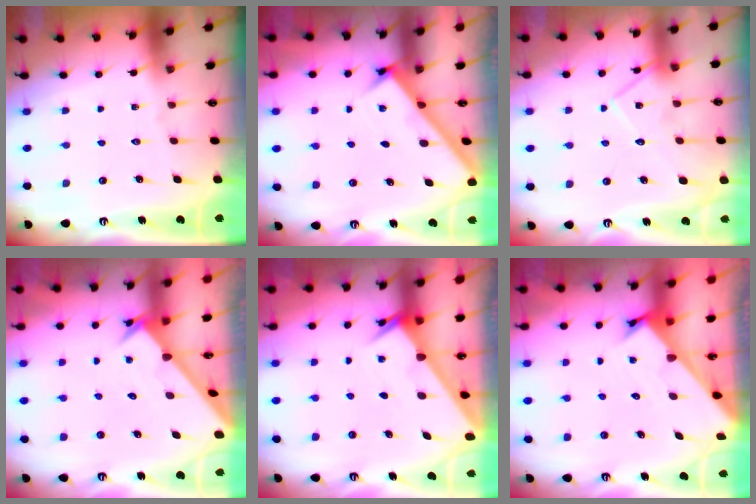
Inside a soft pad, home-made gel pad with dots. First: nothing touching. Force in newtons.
{"total": 2.9, "press": 2.8, "slide": 0.3}
{"total": 12.9, "press": 12.9, "slide": 0.8}
{"total": 2.7, "press": 2.7, "slide": 0.2}
{"total": 2.0, "press": 2.0, "slide": 0.0}
{"total": 2.4, "press": 2.3, "slide": 0.3}